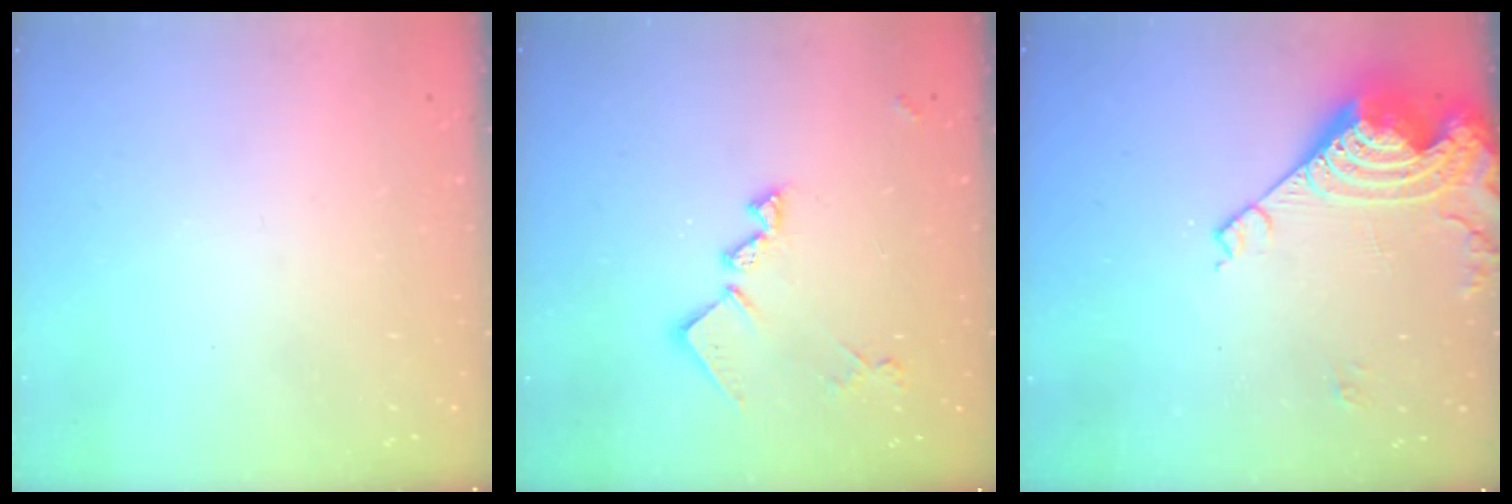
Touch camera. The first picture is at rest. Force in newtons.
{"total": 13.5, "press": 13.5, "slide": 0.6}
{"total": 12.9, "press": 12.8, "slide": 1.4}